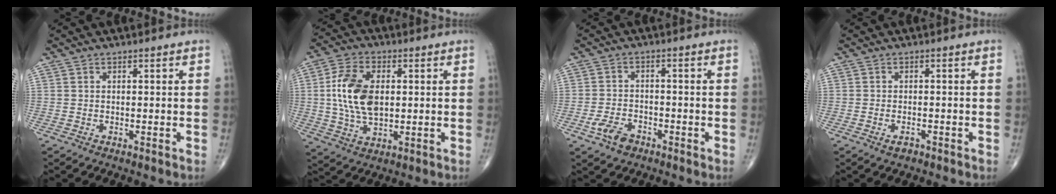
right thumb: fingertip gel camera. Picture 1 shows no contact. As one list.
[{"total": 12.9, "force": [1.1, 7.7, 10.3], "torque": [-0.195, 0.002, 0.023]}, {"total": 5.1, "force": [-2.8, 3.2, 2.8], "torque": [-0.046, 0.015, -0.050]}, {"total": 1.7, "force": [-1.0, 0.9, 1.0], "torque": [-0.020, 0.003, -0.017]}]